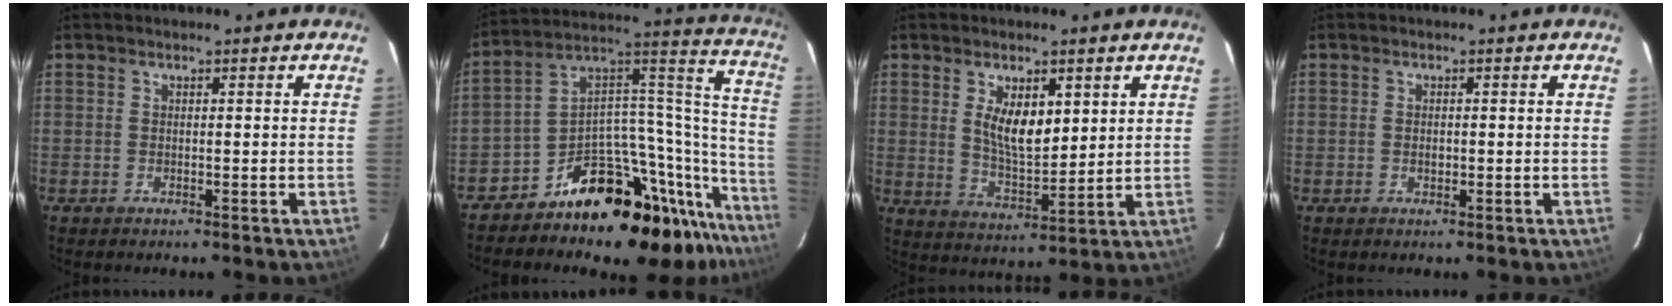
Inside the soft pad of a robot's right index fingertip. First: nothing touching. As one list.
[{"total": 25.0, "force": [-19.3, 10.7, 11.7], "torque": [-0.104, 0.080, -0.297]}, {"total": 8.7, "force": [3.2, 3.8, 7.2], "torque": [-0.127, -0.004, 0.067]}, {"total": 1.2, "force": [-0.2, 0.8, 0.8], "torque": [-0.014, 0.002, -0.003]}]